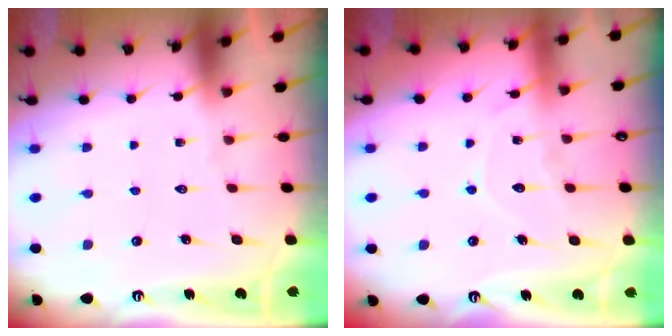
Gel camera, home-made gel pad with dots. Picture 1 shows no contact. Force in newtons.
{"total": 8.0, "press": 8.0, "slide": 0.8}